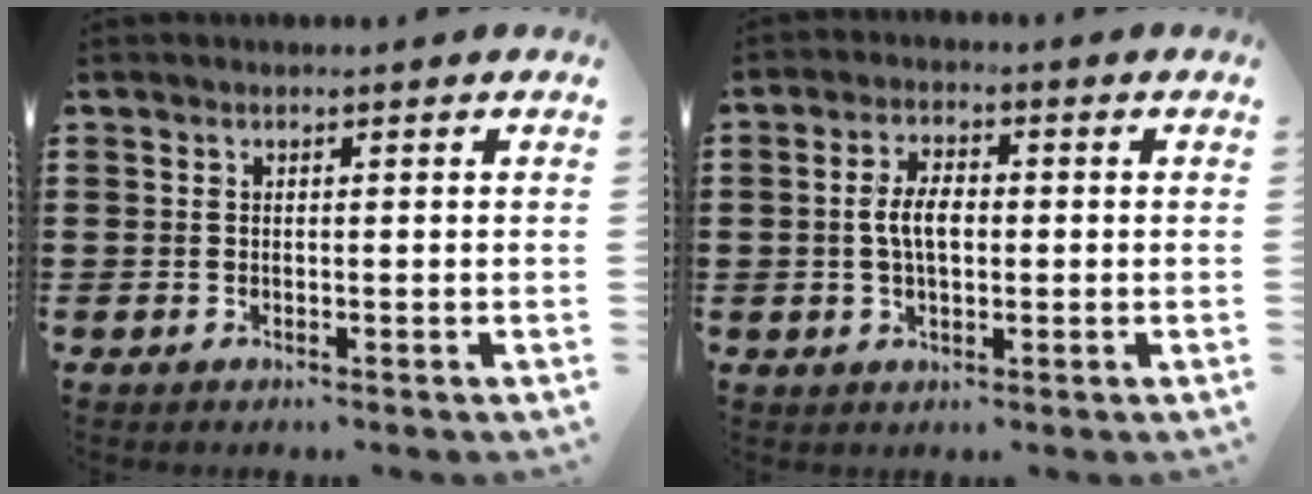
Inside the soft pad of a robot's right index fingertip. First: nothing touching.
{"total": 5.0, "force": [-0.1, 2.6, 4.3], "torque": [-0.091, 0.007, -0.006]}